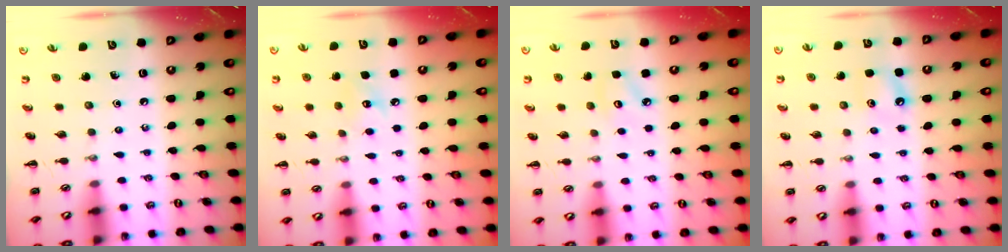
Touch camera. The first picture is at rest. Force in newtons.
{"total": 5.7, "press": 5.7, "slide": 0.8}
{"total": 3.5, "press": 3.4, "slide": 0.7}
{"total": 5.9, "press": 5.6, "slide": 1.9}